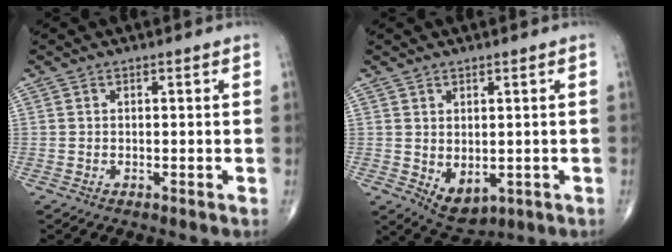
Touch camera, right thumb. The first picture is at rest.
{"total": 5.8, "force": [-0.7, 3.7, 4.4], "torque": [-0.055, -0.006, 0.011]}